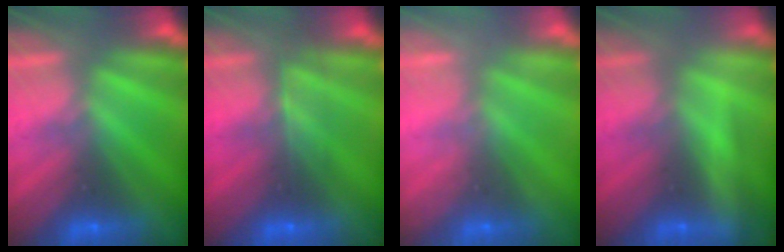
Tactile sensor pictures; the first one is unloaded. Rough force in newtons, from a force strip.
{"total": 2.4}
{"total": 2.3}
{"total": 2.3}